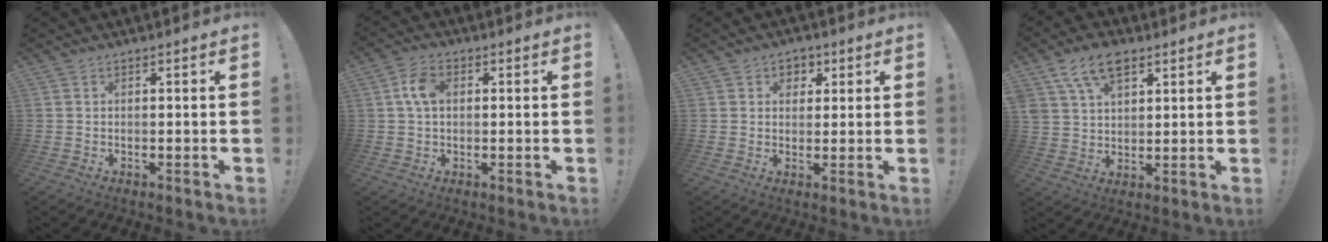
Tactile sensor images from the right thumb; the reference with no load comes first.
{"total": 6.2, "force": [0.9, 3.8, 4.7], "torque": [-0.085, 0.012, 0.019]}
{"total": 4.2, "force": [1.5, 3.7, 1.2], "torque": [-0.008, -0.007, 0.024]}
{"total": 10.7, "force": [6.3, 6.3, 6.0], "torque": [-0.109, -0.013, 0.120]}